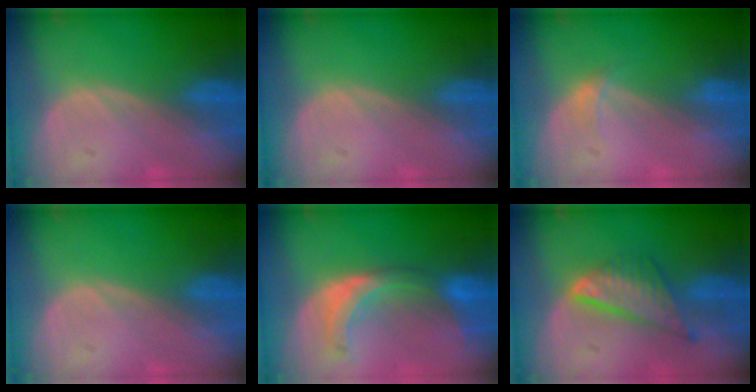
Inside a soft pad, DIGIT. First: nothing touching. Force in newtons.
{"total": 0.0}
{"total": 1.2, "press": 1.2, "slide": 0.1}
{"total": 0.0}
{"total": 7.1, "press": 6.7, "slide": 2.2}
{"total": 7.9, "press": 6.6, "slide": 4.3}